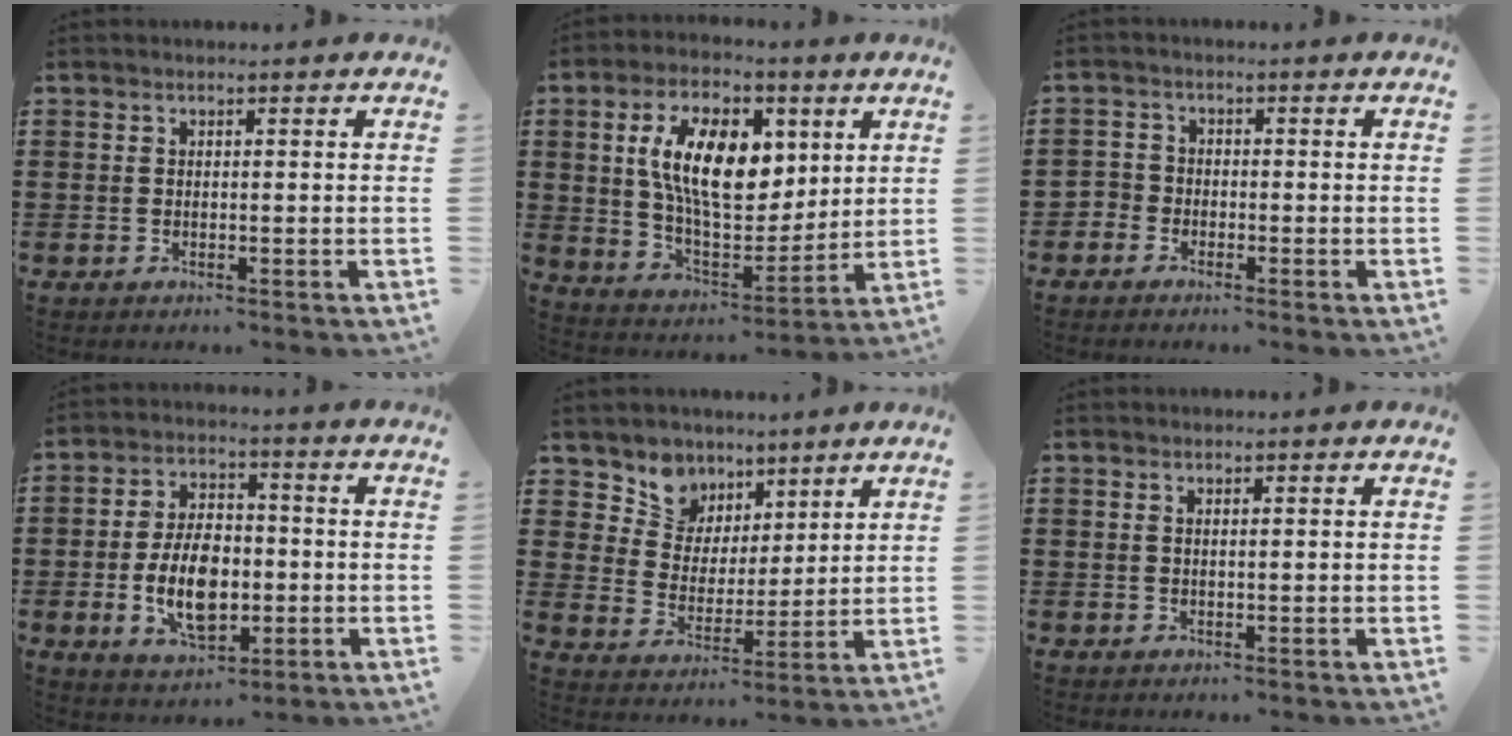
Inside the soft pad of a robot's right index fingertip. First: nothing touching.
{"total": 13.1, "force": [4.4, 7.1, 10.0], "torque": [-0.192, 0.013, 0.082]}
{"total": 2.1, "force": [-1.8, 1.2, -0.2], "torque": [-0.004, 0.002, -0.040]}
{"total": 9.7, "force": [-1.8, 5.6, 7.7], "torque": [-0.137, -0.003, -0.038]}
{"total": 7.7, "force": [5.6, 5.3, 0.0], "torque": [-0.046, -0.037, 0.104]}
{"total": 0.5, "force": [0.3, 0.1, 0.4], "torque": [-0.010, 0.001, 0.005]}